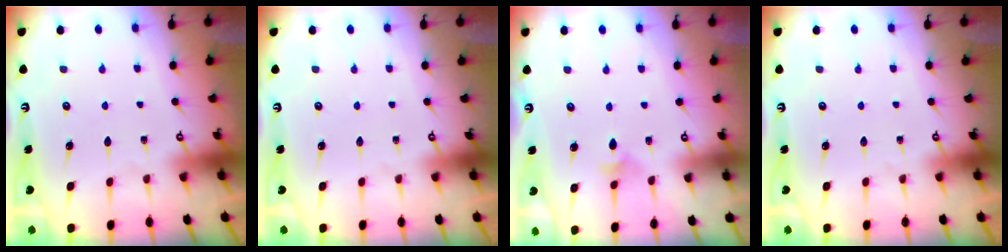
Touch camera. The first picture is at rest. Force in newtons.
{"total": 0.0}
{"total": 2.9, "press": 2.8, "slide": 0.9}
{"total": 0.0}